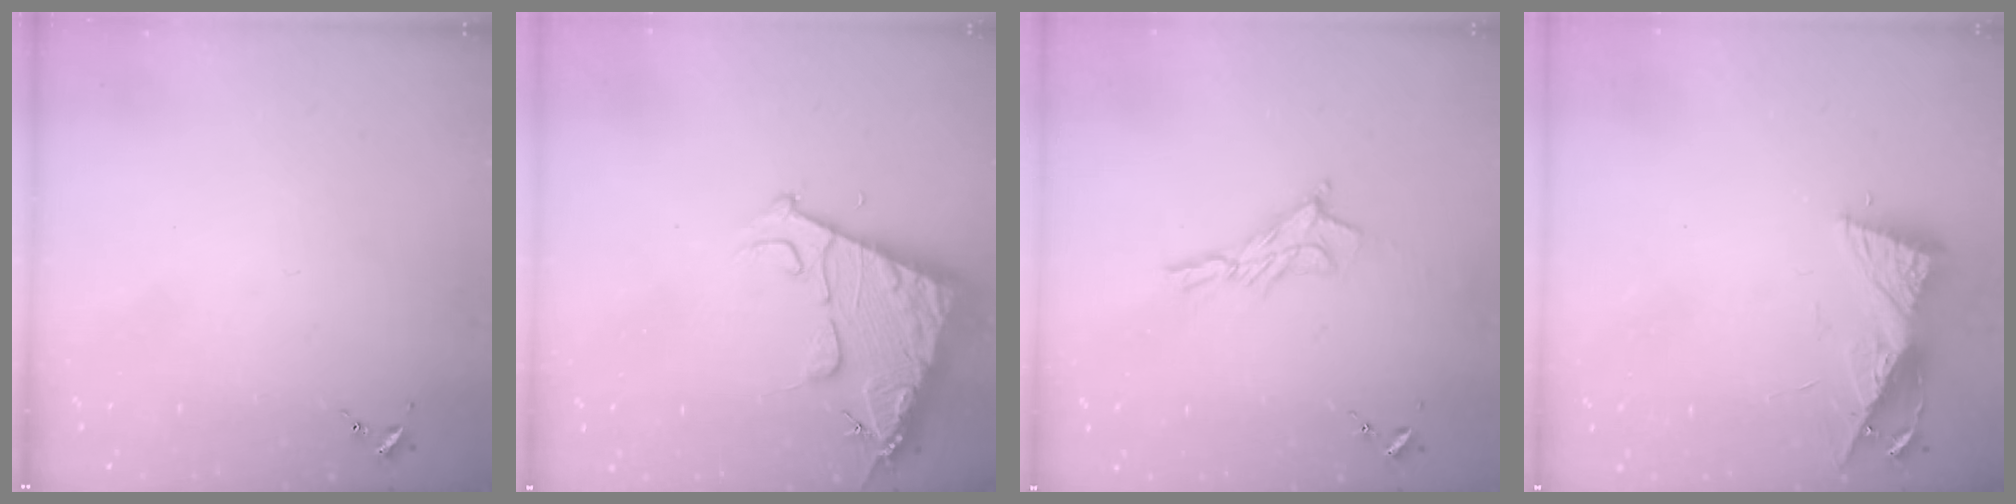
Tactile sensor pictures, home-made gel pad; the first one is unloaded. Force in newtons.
{"total": 13.0, "press": 12.9, "slide": 1.3}
{"total": 8.7, "press": 8.7, "slide": 0.5}
{"total": 8.7, "press": 8.7, "slide": 0.6}